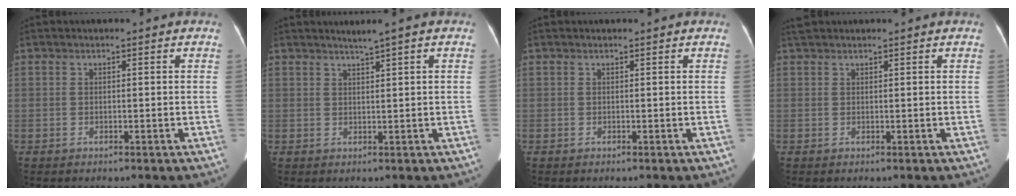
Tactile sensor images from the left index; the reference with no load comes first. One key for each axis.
{"total": 1.8, "fx": 1.3, "fy": -0.6, "fz": 1.0, "tx": -0.021, "ty": -0.001, "tz": 0.028}
{"total": 0.0}
{"total": 1.8, "fx": 1.7, "fy": 0.3, "fz": 0.6, "tx": -0.017, "ty": 0.029, "tz": 0.034}